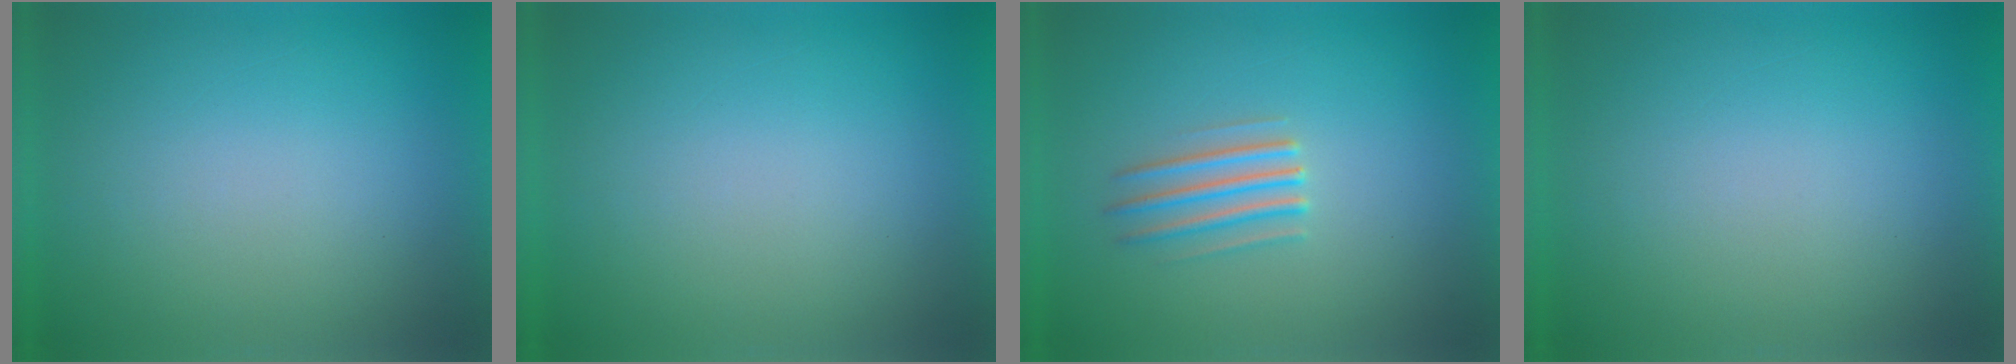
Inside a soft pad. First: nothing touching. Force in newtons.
{"total": 0.0}
{"total": 2.8}
{"total": 0.0}